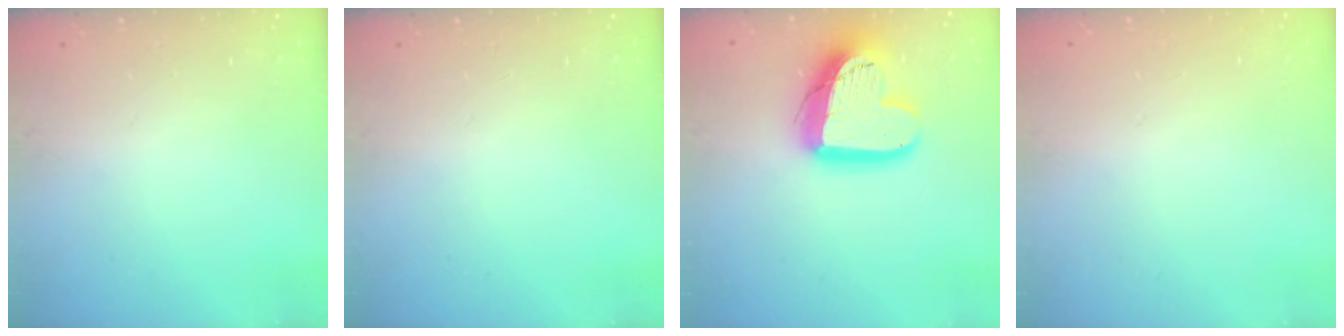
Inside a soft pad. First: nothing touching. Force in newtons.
{"total": 0.0}
{"total": 16.8, "press": 16.7, "slide": 1.5}
{"total": 0.0}